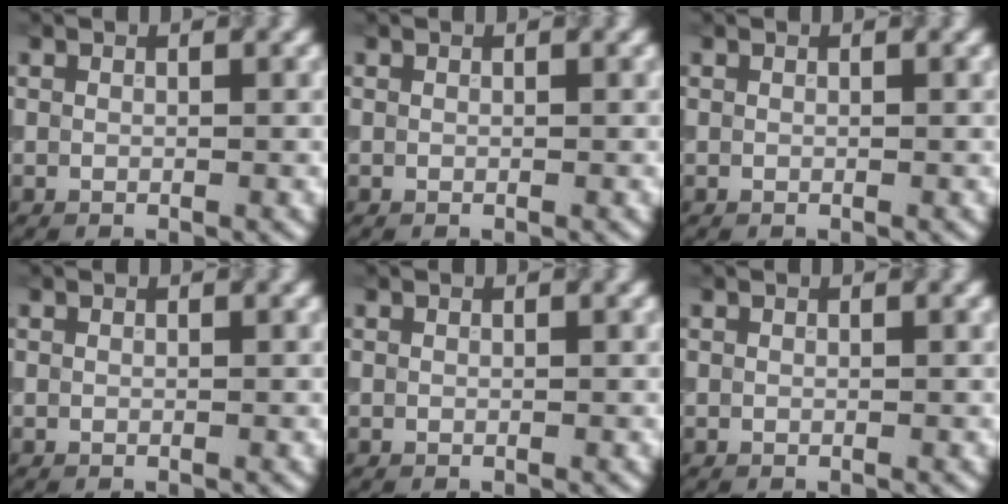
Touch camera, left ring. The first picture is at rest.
{"total": 0.0}
{"total": 0.0}
{"total": 0.0}
{"total": 0.0}
{"total": 0.0}